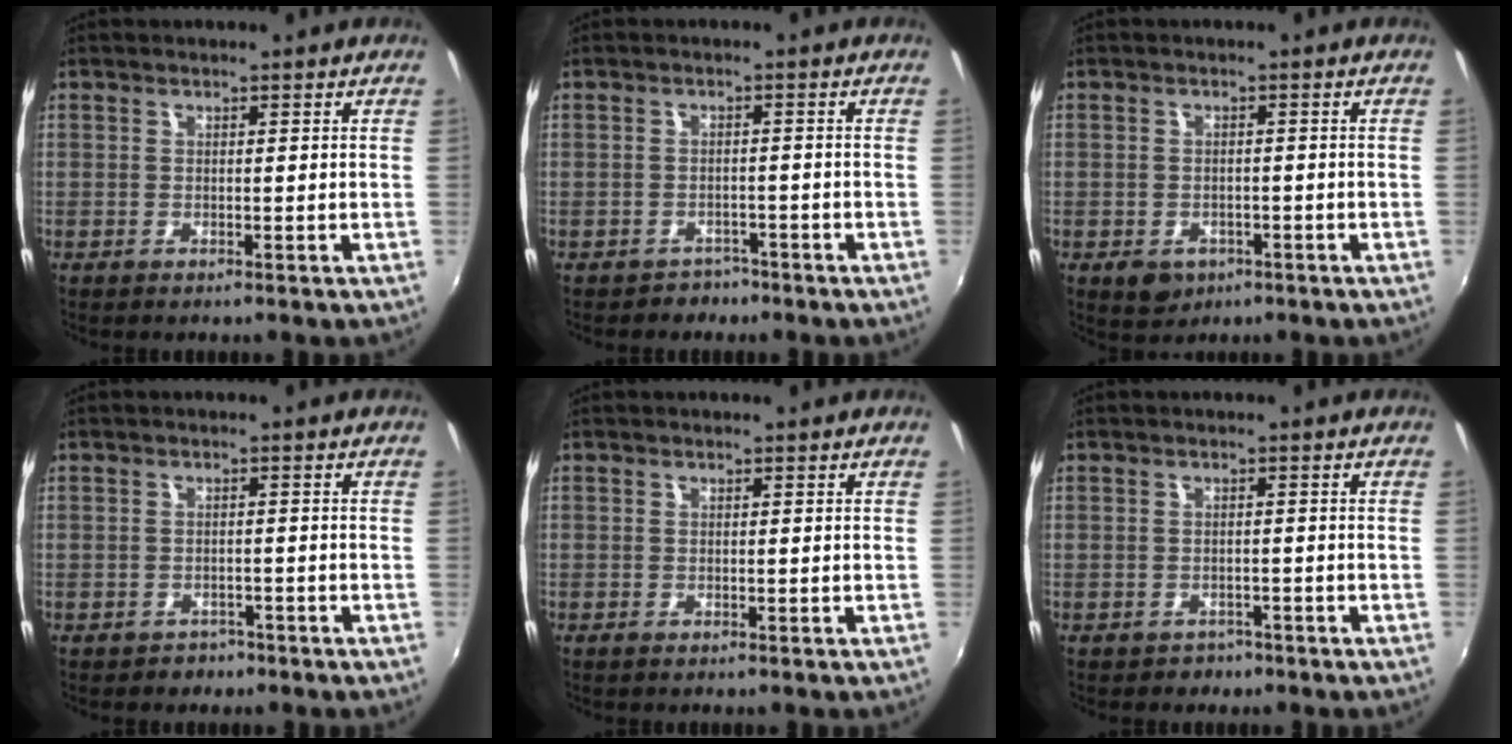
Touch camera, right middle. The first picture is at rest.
{"total": 3.2, "force": [-2.4, 2.2, 0.0], "torque": [-0.008, 0.002, -0.035]}
{"total": 4.5, "force": [-2.2, 3.3, 2.0], "torque": [-0.043, -0.006, -0.026]}
{"total": 2.8, "force": [-1.8, 2.1, 0.3], "torque": [-0.013, -0.001, -0.024]}
{"total": 0.0}
{"total": 2.4, "force": [-1.5, 1.9, 0.2], "torque": [-0.011, -0.001, -0.019]}